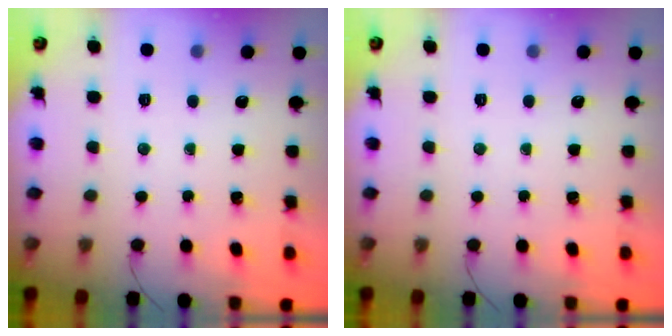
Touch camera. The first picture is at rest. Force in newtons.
{"total": 0.0}